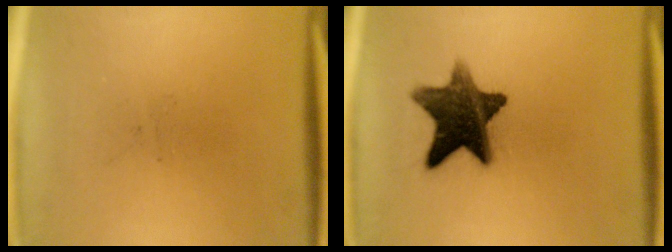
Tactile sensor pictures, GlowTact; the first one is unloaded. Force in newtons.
{"total": 12.3}